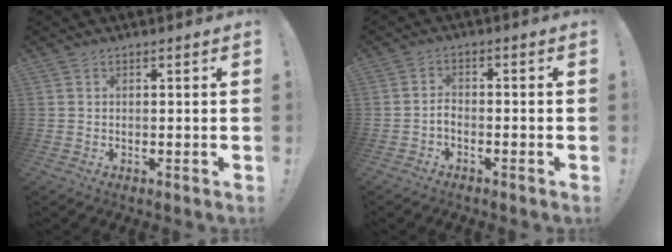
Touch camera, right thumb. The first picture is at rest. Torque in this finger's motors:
{"motor_torque": [0.27, -0.18, 0.22, -0.39, 0.03]}